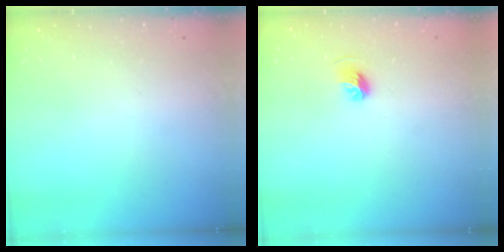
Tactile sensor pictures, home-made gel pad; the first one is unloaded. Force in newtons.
{"total": 5.4, "press": 5.2, "slide": 1.2}